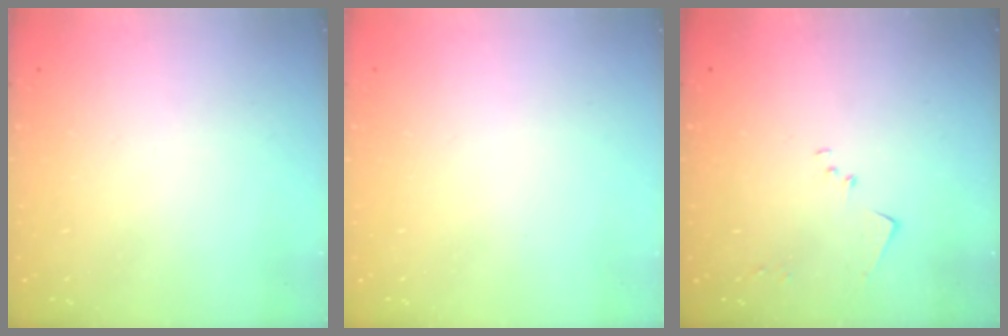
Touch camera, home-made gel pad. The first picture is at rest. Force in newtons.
{"total": 0.0}
{"total": 7.4, "press": 7.4, "slide": 0.8}